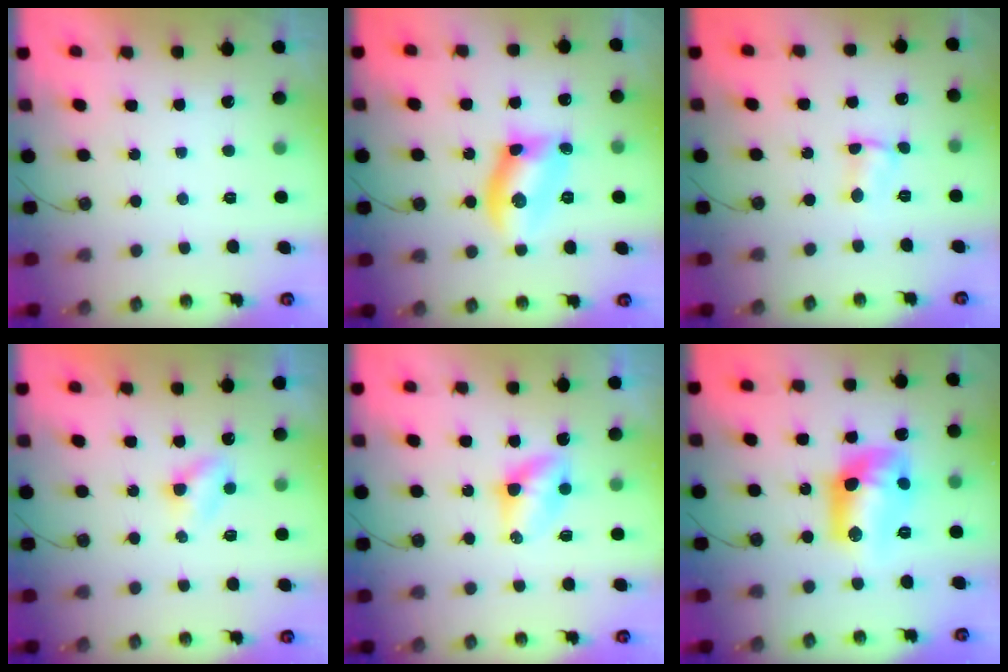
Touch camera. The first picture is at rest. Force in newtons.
{"total": 10.3, "press": 10.3, "slide": 0.6}
{"total": 2.9, "press": 2.8, "slide": 0.3}
{"total": 4.0, "press": 4.0, "slide": 0.5}
{"total": 4.6, "press": 4.5, "slide": 0.4}
{"total": 12.2, "press": 12.2, "slide": 0.7}